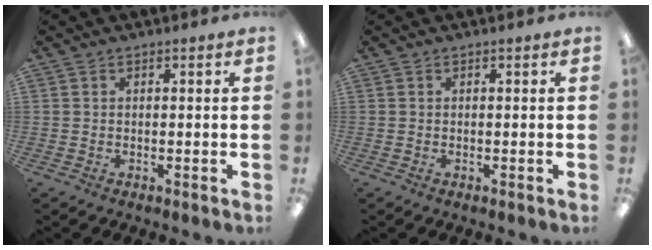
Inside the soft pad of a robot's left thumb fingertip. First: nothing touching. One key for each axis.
{"total": 0.0}